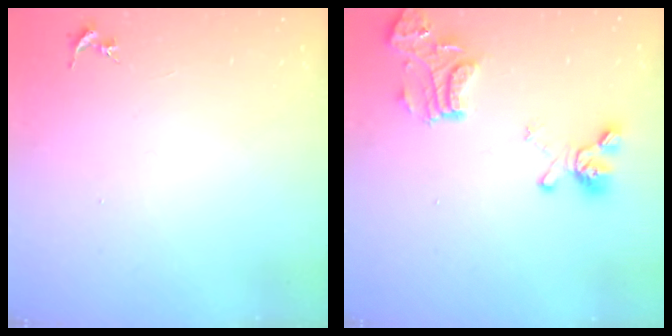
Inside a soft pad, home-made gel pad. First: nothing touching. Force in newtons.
{"total": 17.1, "press": 17.0, "slide": 1.7}